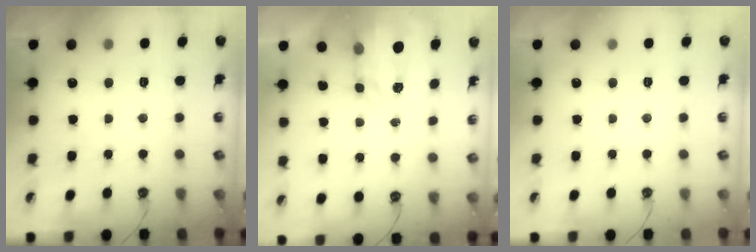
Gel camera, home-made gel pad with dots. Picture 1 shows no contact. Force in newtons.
{"total": 3.5, "press": 3.5, "slide": 0.4}
{"total": 0.0}